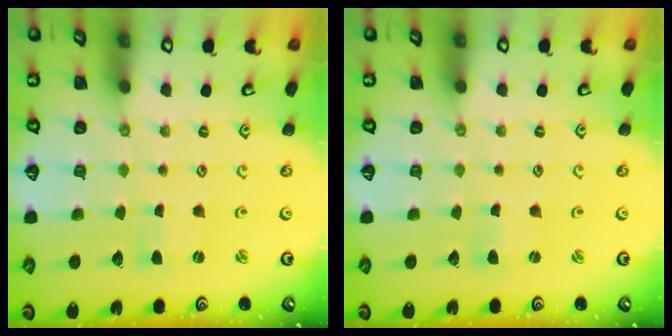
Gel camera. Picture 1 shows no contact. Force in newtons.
{"total": 0.0}